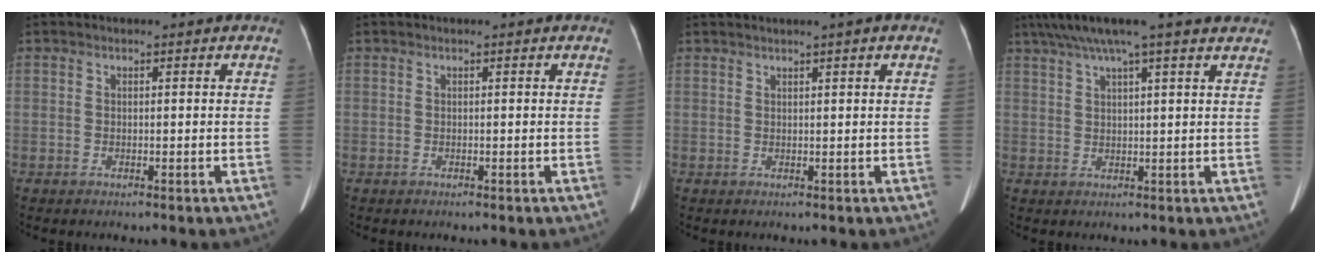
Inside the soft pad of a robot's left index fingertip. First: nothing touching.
{"total": 0.0}
{"total": 2.1, "force": [1.3, -0.2, 1.6], "torque": [-0.030, 0.012, 0.022]}
{"total": 14.8, "force": [12.0, 0.8, 8.5], "torque": [-0.150, 0.053, 0.160]}